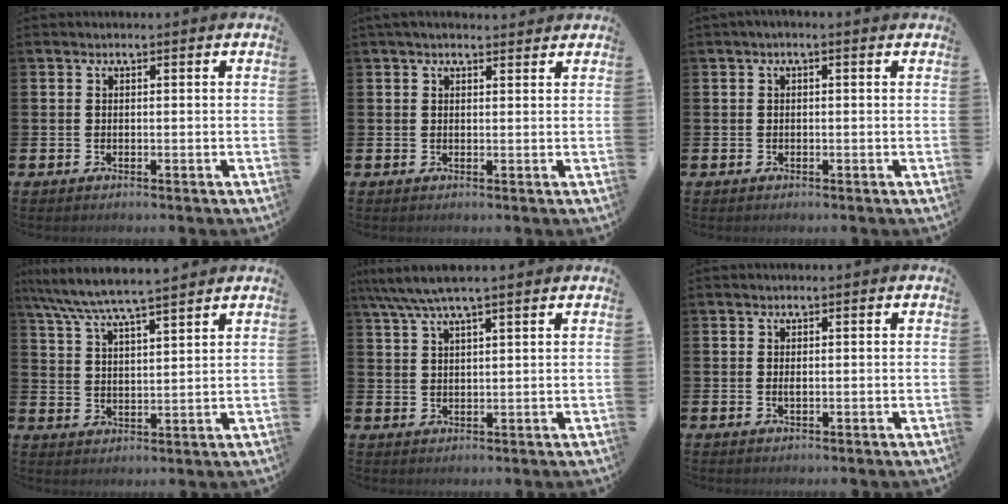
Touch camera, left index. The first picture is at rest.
{"total": 1.7, "force": [1.5, 0.5, 0.6], "torque": [-0.001, -0.003, 0.024]}
{"total": 0.7, "force": [-0.2, 0.1, 0.7], "torque": [-0.018, 0.003, -0.002]}
{"total": 6.9, "force": [6.5, 0.2, 2.3], "torque": [-0.068, -0.032, 0.115]}
{"total": 4.9, "force": [4.1, 0.5, 2.8], "torque": [-0.065, -0.007, 0.074]}
{"total": 0.6, "force": [0.1, 0.1, 0.5], "torque": [-0.004, -0.003, 0.000]}